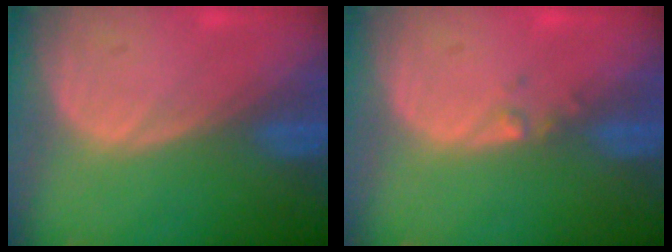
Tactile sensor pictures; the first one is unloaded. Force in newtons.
{"total": 1.0, "press": 0.9, "slide": 0.5}